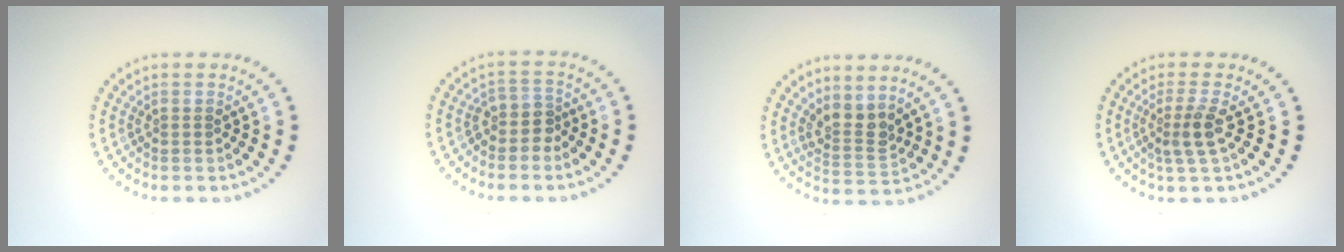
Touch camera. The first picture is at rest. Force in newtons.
{"total": 2.0, "press": 1.6, "slide": 1.2}
{"total": 2.5, "press": 1.9, "slide": 1.7}
{"total": 2.5, "press": 1.9, "slide": 1.5}